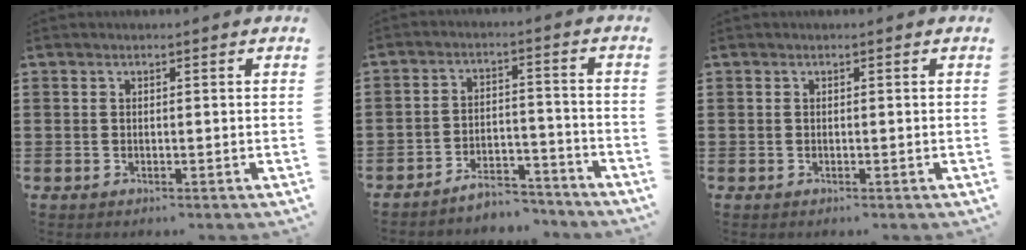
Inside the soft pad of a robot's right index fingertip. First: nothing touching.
{"total": 5.1, "force": [-5.0, 0.9, 0.9], "torque": [-0.015, 0.013, -0.099]}
{"total": 0.0}